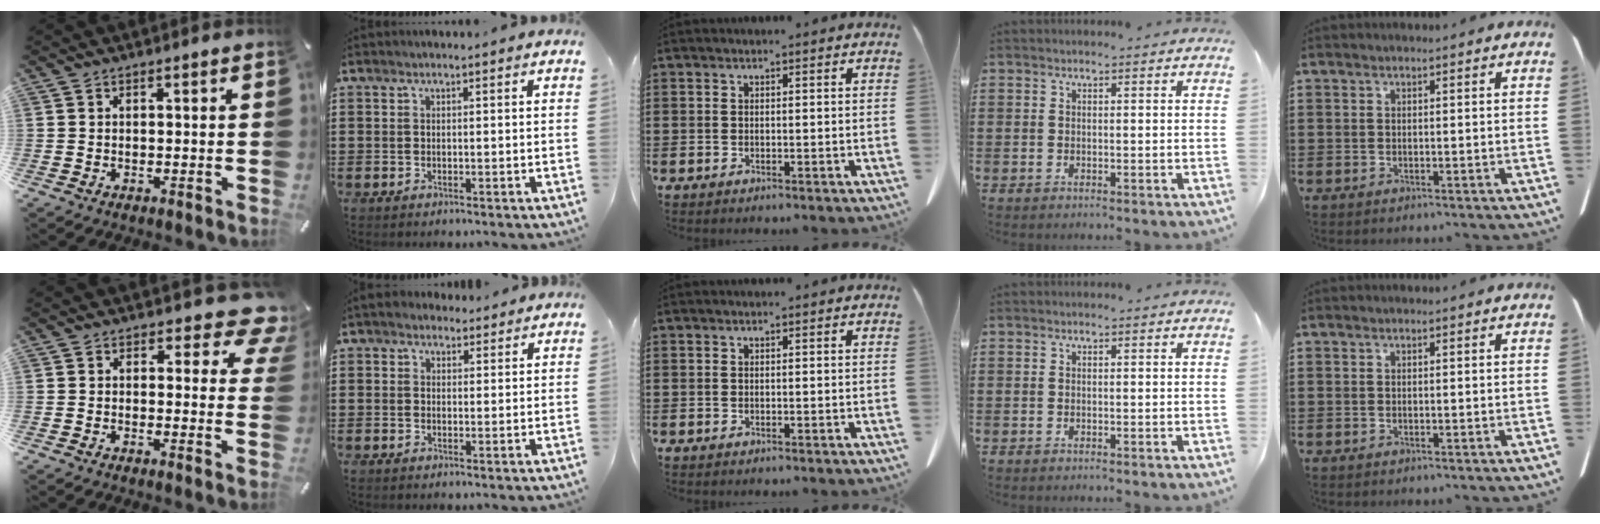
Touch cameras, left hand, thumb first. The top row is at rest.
{"thumb": {"total": 8.1, "force": [4.9, 4.0, 5.0], "torque": [-0.044, -0.036, 0.079]}, "index": {"total": 2.7, "force": [2.1, 1.6, 0.3], "torque": [-0.007, 0.004, 0.038]}}